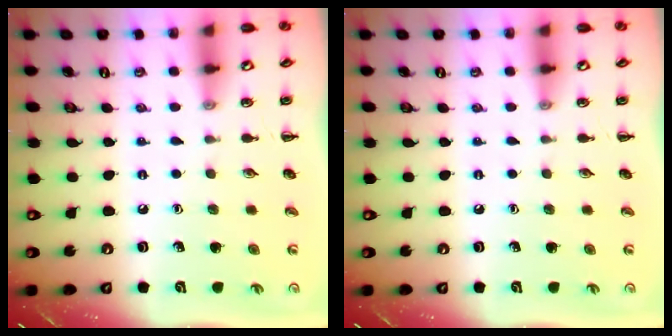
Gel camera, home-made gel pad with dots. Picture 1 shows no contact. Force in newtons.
{"total": 0.0}